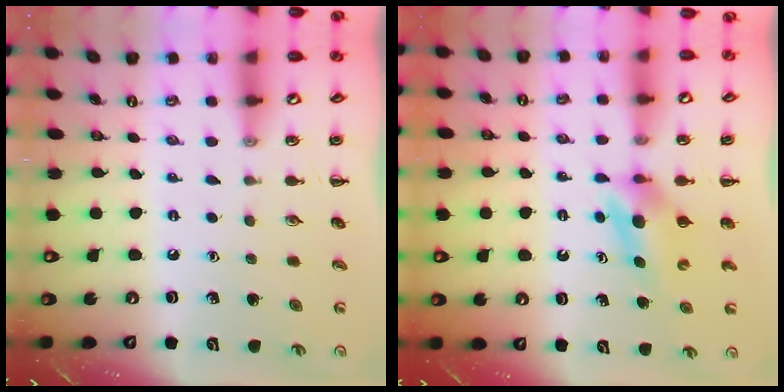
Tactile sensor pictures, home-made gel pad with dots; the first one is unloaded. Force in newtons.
{"total": 4.5, "press": 4.4, "slide": 0.5}